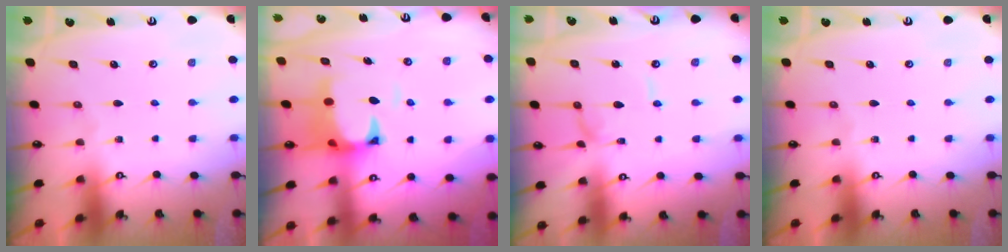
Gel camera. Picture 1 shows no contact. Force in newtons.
{"total": 2.6, "press": 2.4, "slide": 1.1}
{"total": 0.0}
{"total": 0.0}